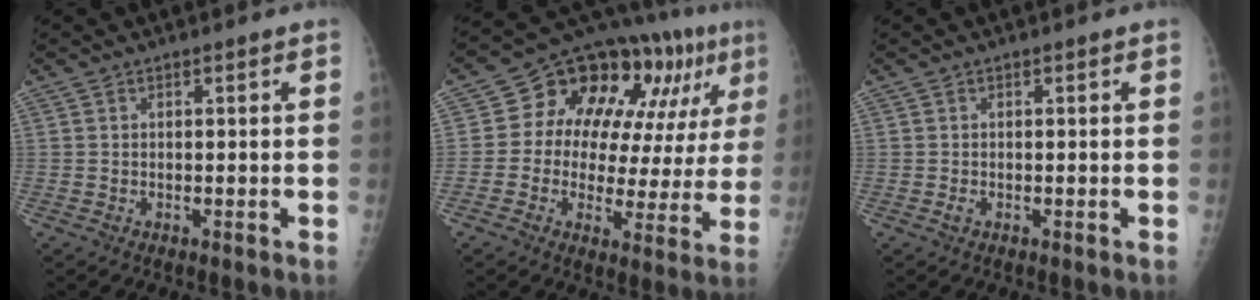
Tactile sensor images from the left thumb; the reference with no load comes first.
{"total": 19.9, "force": [6.9, 10.5, 15.5], "torque": [-0.169, 0.019, 0.092]}
{"total": 1.0, "force": [-0.4, 0.7, 0.6], "torque": [-0.012, -0.001, -0.008]}